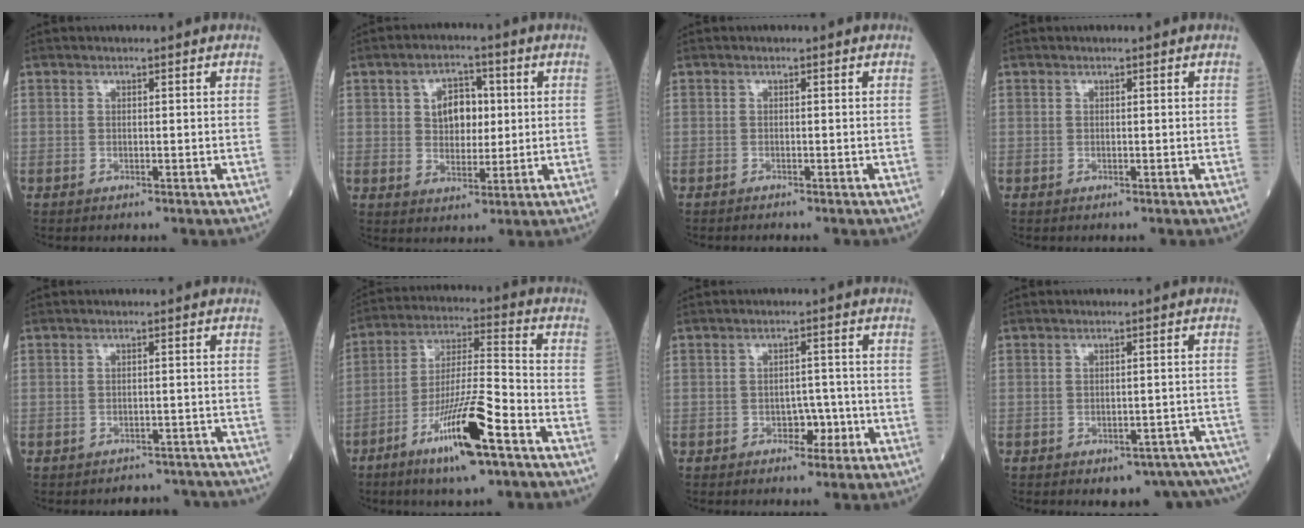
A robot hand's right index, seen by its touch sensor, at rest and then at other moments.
{"total": 6.4, "force": [1.3, 4.0, 4.7], "torque": [-0.074, 0.013, 0.025]}
{"total": 0.7, "force": [-0.6, -0.1, 0.2], "torque": [-0.004, 0.000, -0.008]}
{"total": 0.0}
{"total": 5.5, "force": [-5.2, 1.7, 0.0], "torque": [0.010, 0.008, -0.055]}
{"total": 14.1, "force": [-7.7, 1.2, 11.8], "torque": [-0.223, -0.017, -0.136]}
{"total": 3.1, "force": [-1.5, 2.0, 1.9], "torque": [-0.020, 0.008, -0.019]}
{"total": 11.9, "force": [-10.4, 4.3, 4.0], "torque": [-0.009, 0.030, -0.111]}